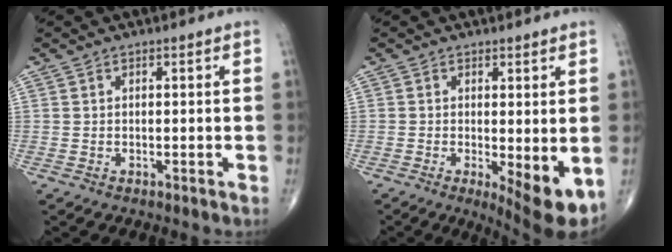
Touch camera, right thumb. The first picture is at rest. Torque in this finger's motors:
{"motor_torque": [-0.36, 0.79, -0.14, -0.12, 0.02]}